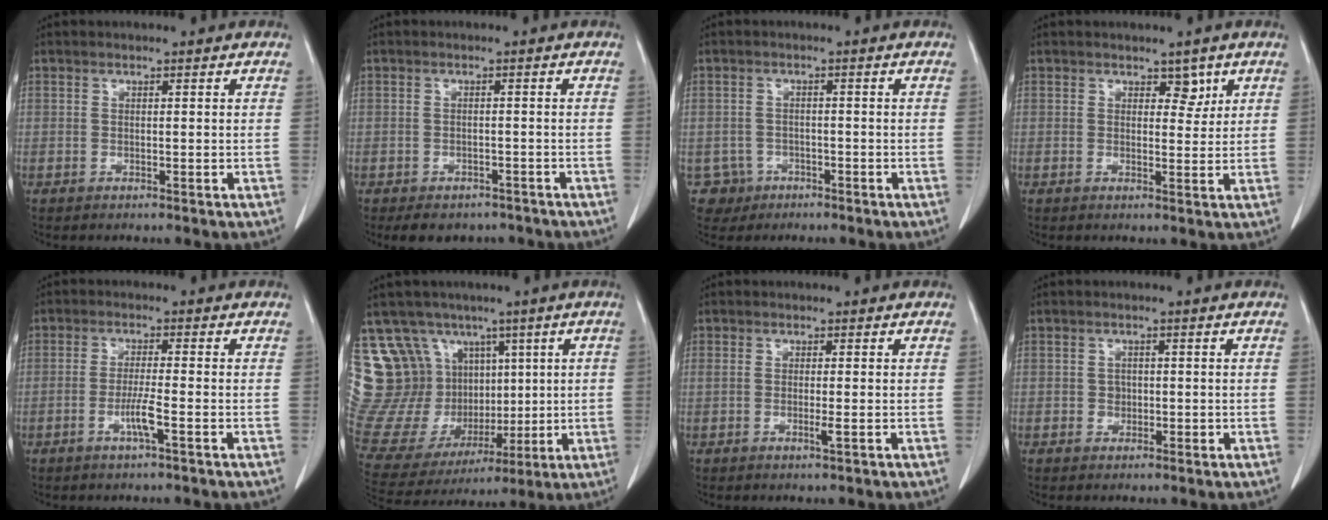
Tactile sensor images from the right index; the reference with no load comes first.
{"total": 6.2, "force": [-4.9, 3.5, 1.5], "torque": [-0.009, 0.007, -0.061]}
{"total": 3.9, "force": [-1.8, 3.5, -0.4], "torque": [0.008, 0.011, -0.030]}
{"total": 2.5, "force": [1.5, 1.5, 1.3], "torque": [-0.008, -0.002, 0.021]}
{"total": 3.6, "force": [-1.4, -0.2, 3.3], "torque": [-0.065, -0.005, -0.030]}
{"total": 23.6, "force": [9.1, 19.1, 10.5], "torque": [-0.254, 0.071, 0.200]}
{"total": 1.5, "force": [-0.3, 0.0, 1.5], "torque": [-0.025, -0.004, -0.005]}
{"total": 1.6, "force": [-0.1, 1.5, 0.6], "torque": [-0.009, 0.003, 0.002]}